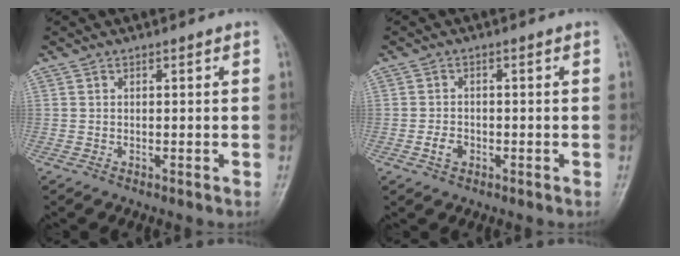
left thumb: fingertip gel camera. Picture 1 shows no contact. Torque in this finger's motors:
{"motor_torque": [-0.08, 0.31, 0.20, 0.02, 0.00]}